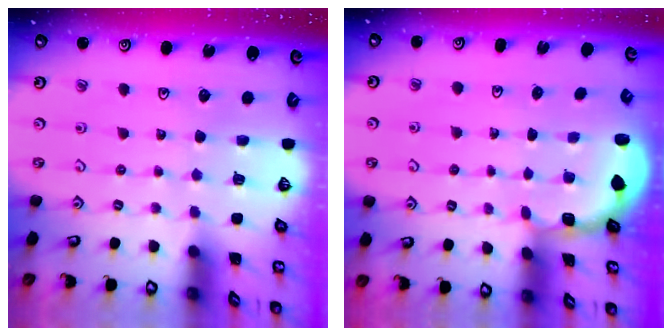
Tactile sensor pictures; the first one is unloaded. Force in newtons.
{"total": 1.8, "press": 1.7, "slide": 0.7}